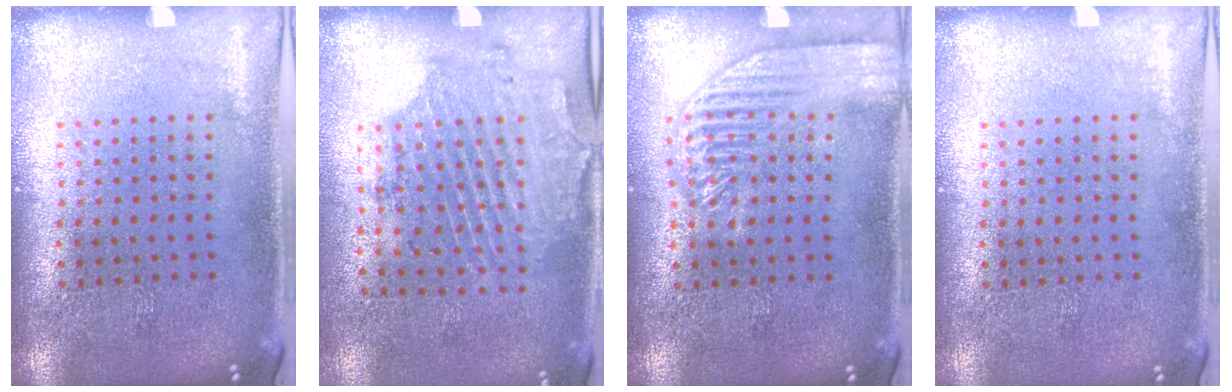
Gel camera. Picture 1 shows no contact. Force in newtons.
{"total": 1.7, "press": 1.2, "slide": 1.1}
{"total": 1.9, "press": 1.9, "slide": 0.2}
{"total": 0.0}